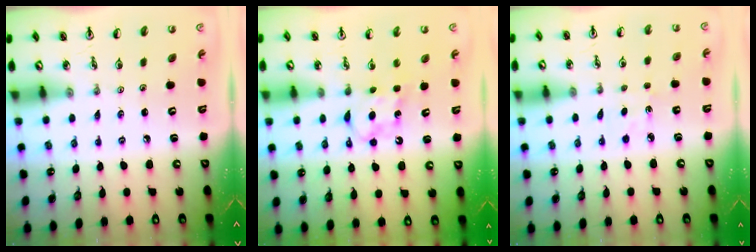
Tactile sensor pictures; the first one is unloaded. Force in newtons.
{"total": 6.9, "press": 6.8, "slide": 0.4}
{"total": 3.0, "press": 3.0, "slide": 0.4}